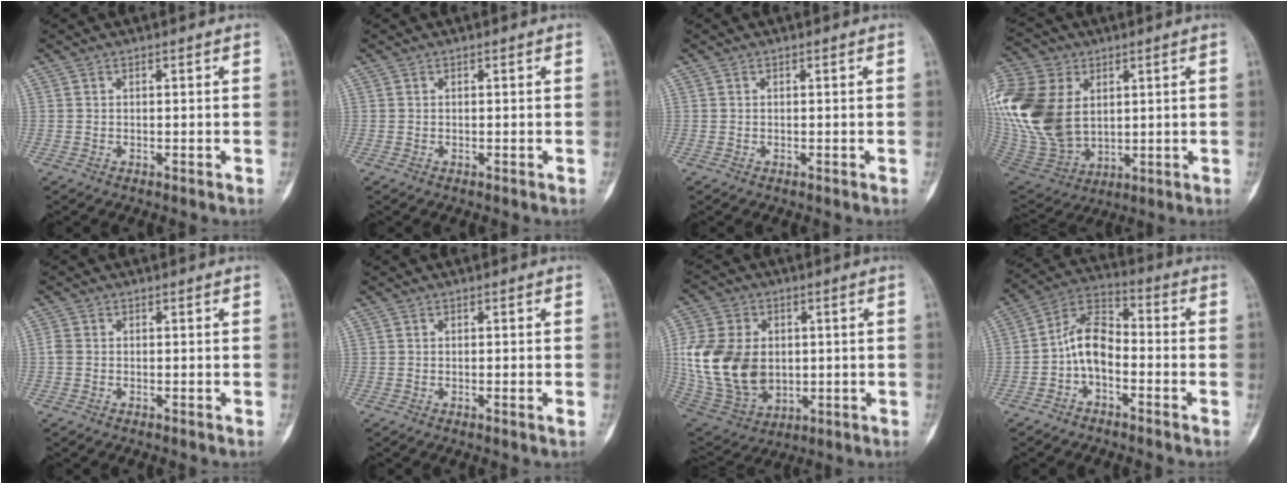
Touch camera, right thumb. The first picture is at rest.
{"total": 0.0}
{"total": 0.0}
{"total": 26.0, "force": [5.6, 18.3, 17.6], "torque": [-0.412, -0.002, 0.123]}
{"total": 1.3, "force": [-0.1, 1.0, 0.8], "torque": [-0.019, 0.000, -0.005]}
{"total": 1.0, "force": [-0.2, 0.1, 1.0], "torque": [-0.018, -0.004, -0.003]}
{"total": 19.2, "force": [0.9, 14.0, 13.1], "torque": [-0.250, -0.006, 0.038]}
{"total": 8.9, "force": [-2.5, 5.5, 6.5], "torque": [-0.110, 0.043, -0.060]}